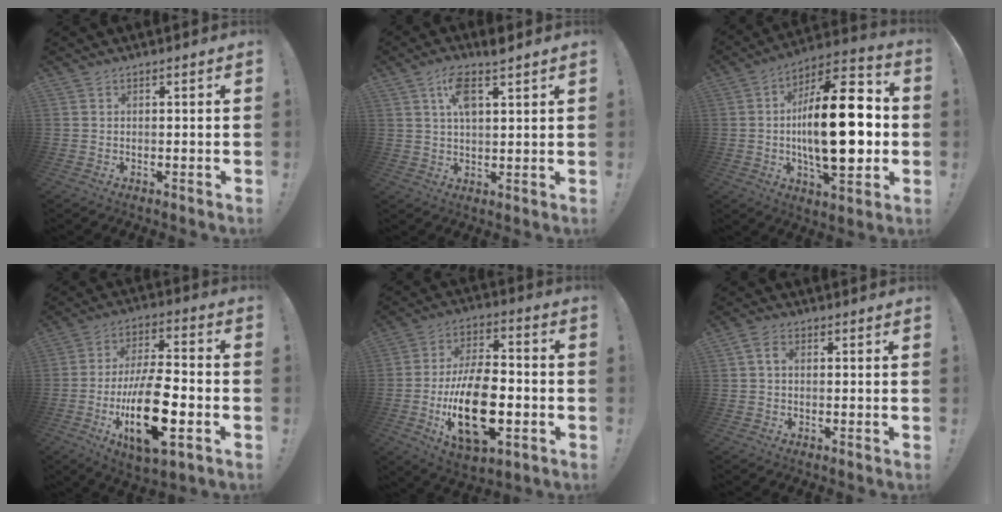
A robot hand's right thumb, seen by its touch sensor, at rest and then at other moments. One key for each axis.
{"total": 7.9, "fx": 4.4, "fy": 2.8, "fz": 6.0, "tx": -0.100, "ty": -0.011, "tz": 0.075}
{"total": 25.0, "fx": -1.0, "fy": 10.4, "fz": 22.7, "tx": -0.376, "ty": -0.004, "tz": -0.022}
{"total": 20.4, "fx": -6.0, "fy": 7.9, "fz": 17.9, "tx": -0.322, "ty": 0.018, "tz": -0.092}
{"total": 21.4, "fx": -5.5, "fy": 11.2, "fz": 17.3, "tx": -0.305, "ty": 0.016, "tz": -0.087}
{"total": 3.5, "fx": 0.5, "fy": 2.3, "fz": 2.6, "tx": -0.050, "ty": 0.011, "tz": 0.010}